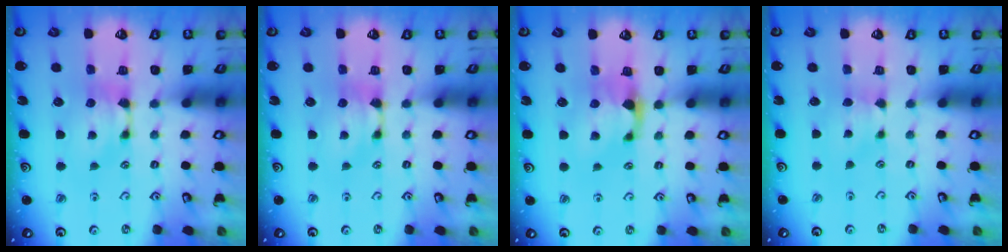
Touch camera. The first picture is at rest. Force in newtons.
{"total": 0.0}
{"total": 1.1, "press": 0.3, "slide": 1.1}
{"total": 2.0, "press": 1.9, "slide": 0.7}